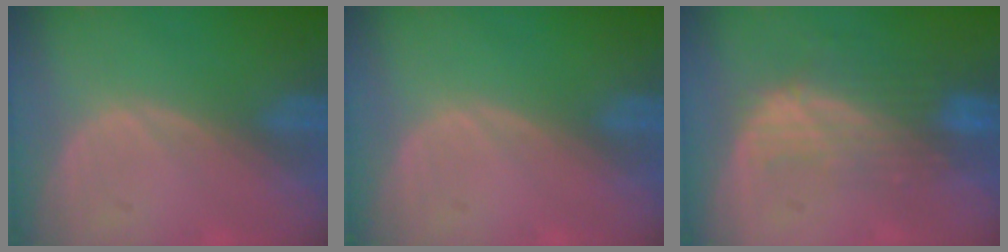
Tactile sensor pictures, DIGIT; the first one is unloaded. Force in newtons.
{"total": 0.0}
{"total": 7.5, "press": 6.9, "slide": 2.8}